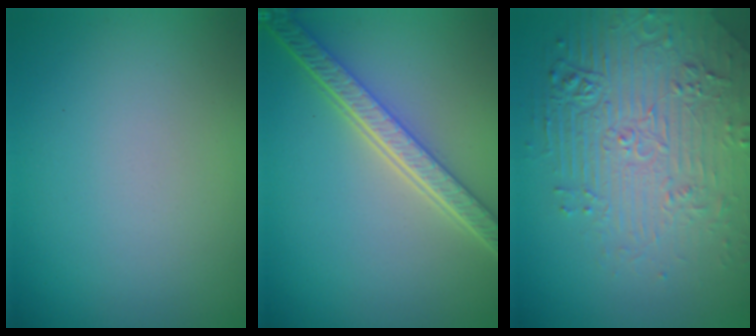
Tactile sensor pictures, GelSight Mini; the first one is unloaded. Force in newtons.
{"total": 5.3, "press": 4.1, "slide": 3.4}
{"total": 5.4, "press": 4.8, "slide": 2.3}